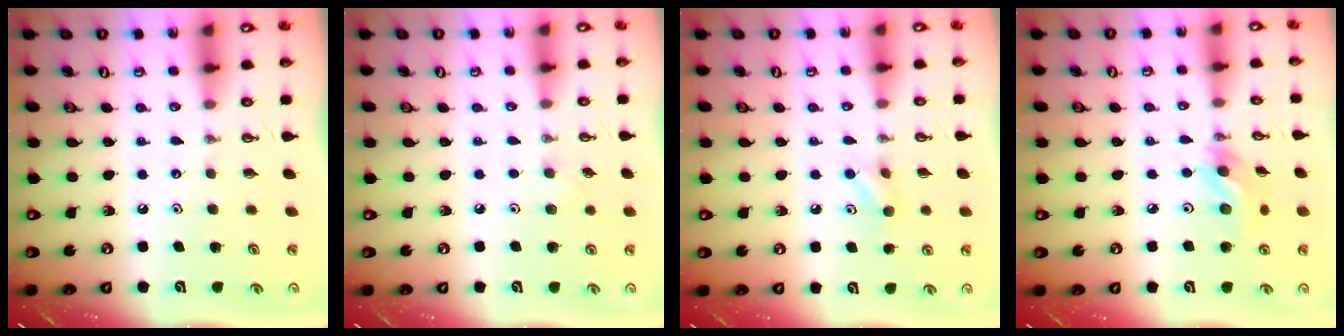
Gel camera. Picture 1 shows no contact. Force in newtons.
{"total": 3.8, "press": 3.7, "slide": 0.8}
{"total": 5.3, "press": 5.3, "slide": 0.6}
{"total": 10.4, "press": 10.2, "slide": 2.2}